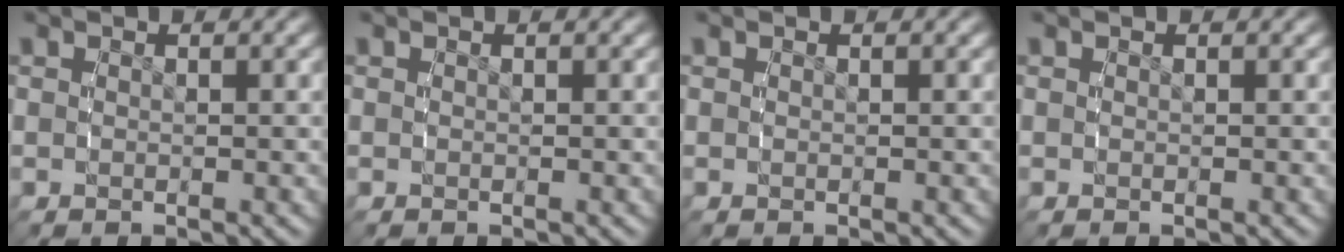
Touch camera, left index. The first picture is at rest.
{"total": 0.0}
{"total": 0.0}
{"total": 0.0}